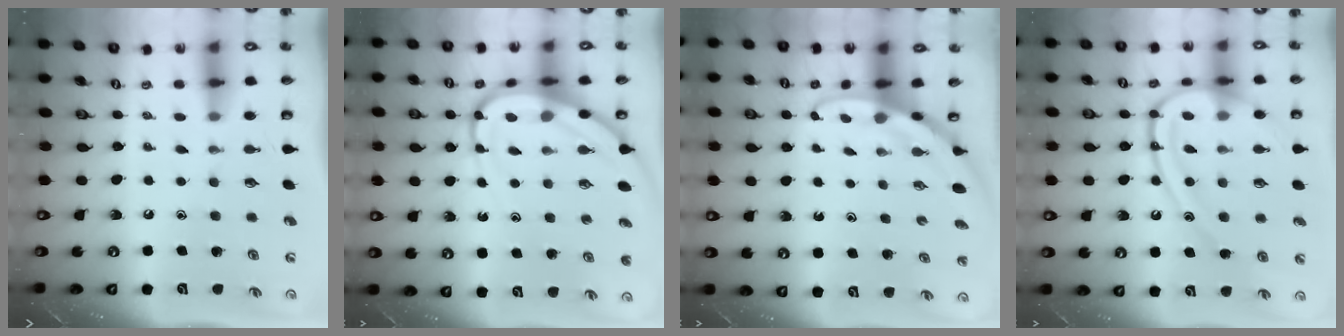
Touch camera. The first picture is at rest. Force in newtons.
{"total": 11.2, "press": 11.1, "slide": 1.1}
{"total": 3.0, "press": 3.0, "slide": 0.1}
{"total": 18.1, "press": 18.0, "slide": 1.8}